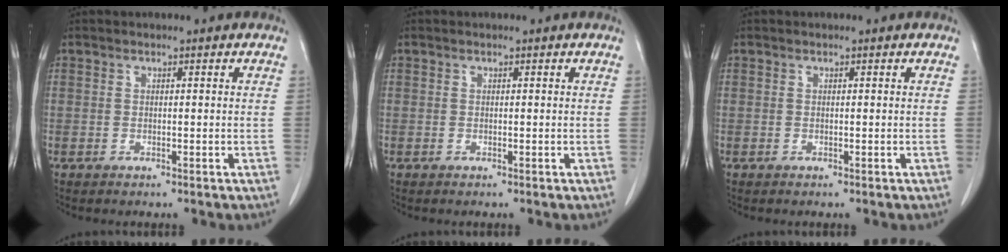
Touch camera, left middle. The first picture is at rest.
{"total": 0.0}
{"total": 0.0}